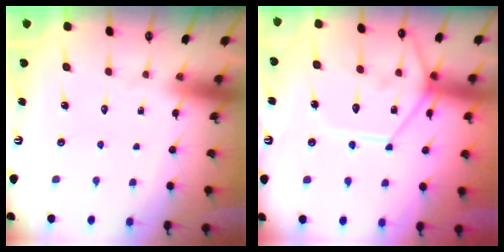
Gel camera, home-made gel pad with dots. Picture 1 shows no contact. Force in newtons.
{"total": 14.1, "press": 14.0, "slide": 1.5}